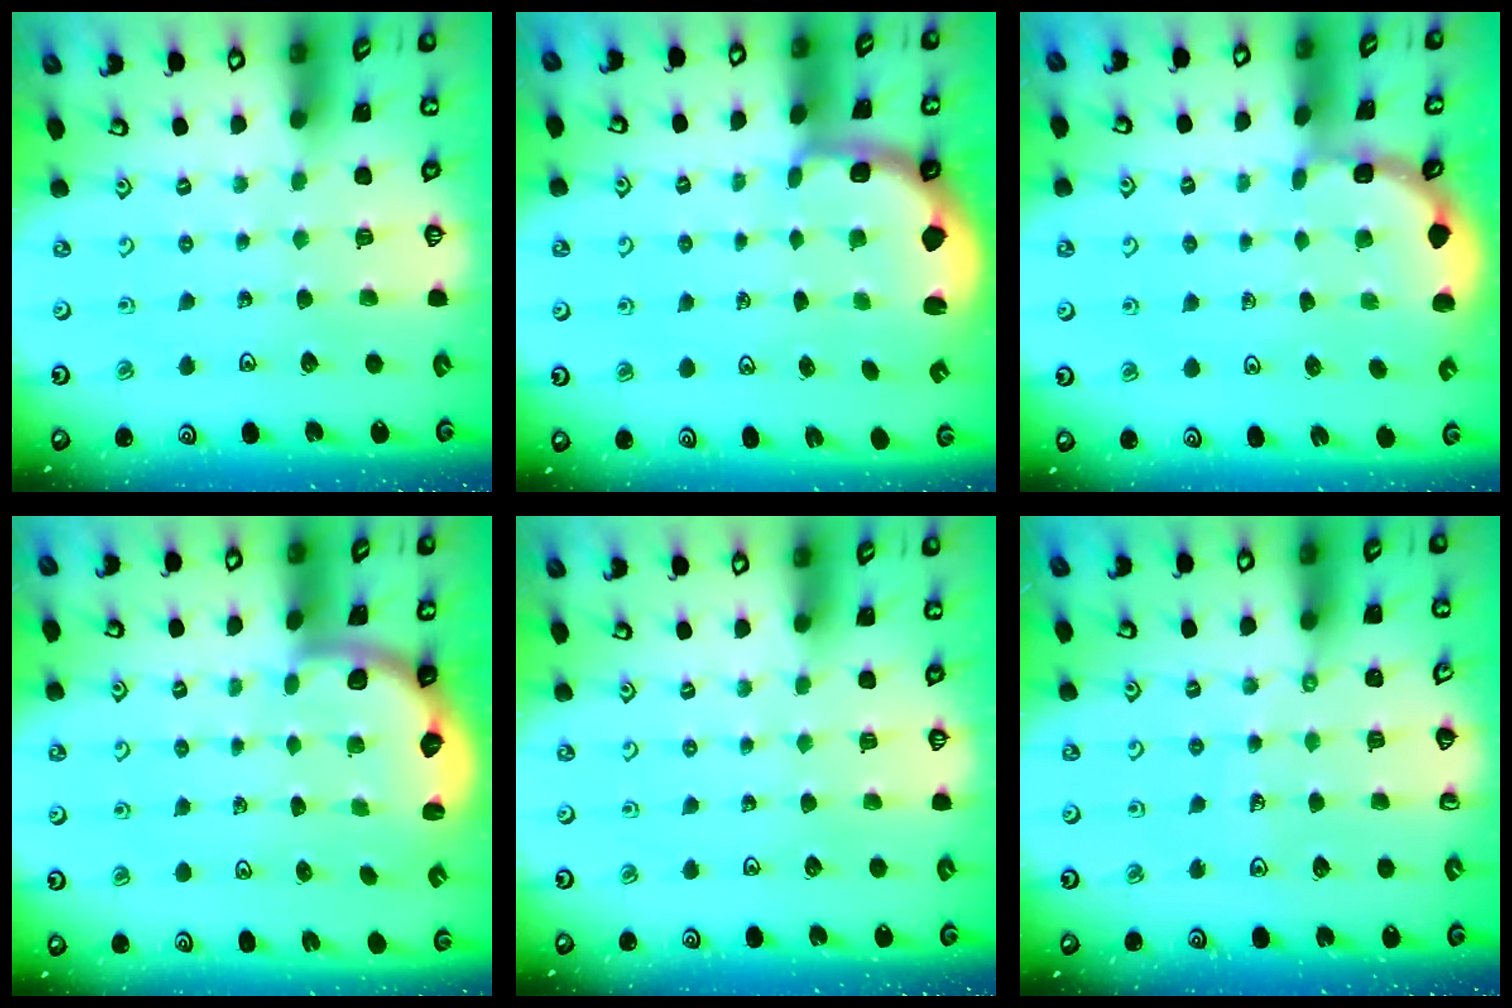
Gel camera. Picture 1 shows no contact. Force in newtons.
{"total": 2.3, "press": 1.3, "slide": 1.8}
{"total": 1.6, "press": 1.6, "slide": 0.2}
{"total": 2.6, "press": 2.3, "slide": 1.2}
{"total": 0.0}
{"total": 4.2, "press": 4.0, "slide": 1.5}